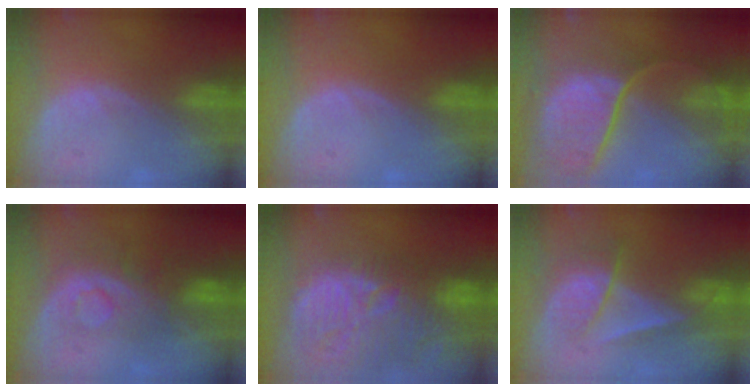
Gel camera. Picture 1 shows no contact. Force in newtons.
{"total": 0.0}
{"total": 12.1, "press": 9.8, "slide": 7.0}
{"total": 7.9, "press": 7.4, "slide": 2.7}
{"total": 14.8, "press": 13.1, "slide": 6.9}
{"total": 7.1, "press": 6.0, "slide": 3.7}